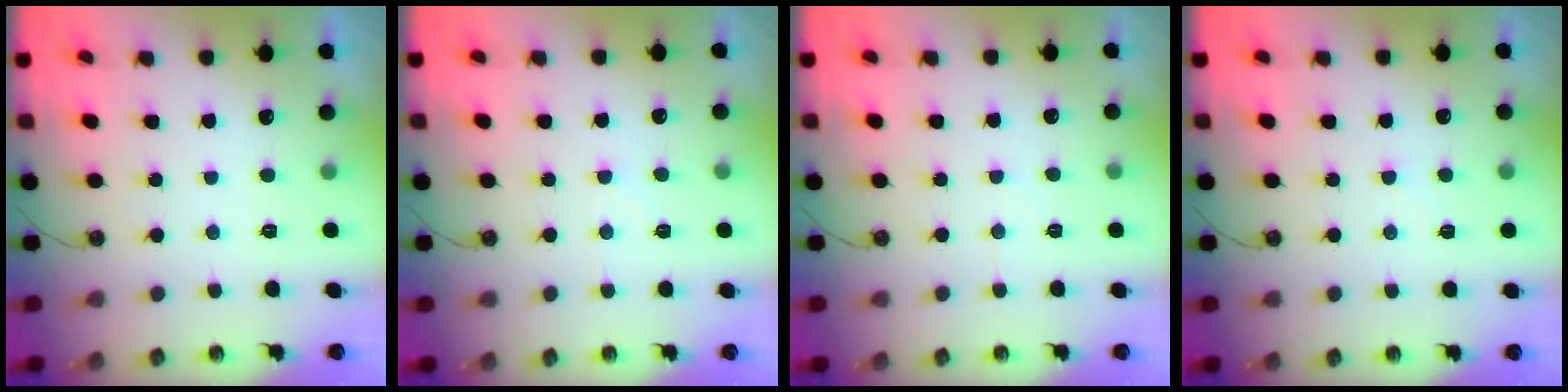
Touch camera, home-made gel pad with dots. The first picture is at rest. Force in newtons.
{"total": 2.7, "press": 2.7, "slide": 0.3}
{"total": 3.4, "press": 3.3, "slide": 0.6}
{"total": 2.4, "press": 2.4, "slide": 0.4}